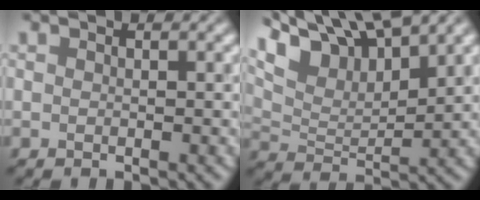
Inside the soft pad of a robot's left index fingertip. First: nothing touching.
{"total": 8.9, "force": [7.4, 2.1, 4.5], "torque": [-0.089, 0.011, 0.121]}